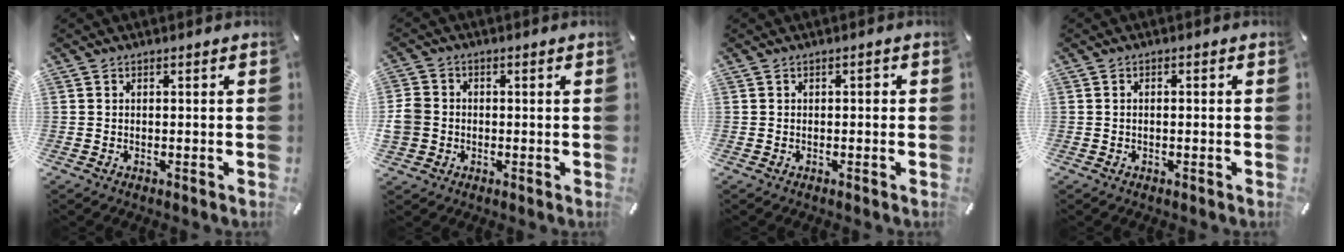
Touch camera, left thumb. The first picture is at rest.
{"total": 5.3, "force": [-0.2, 5.0, 1.7], "torque": [-0.049, 0.010, -0.002]}
{"total": 1.1, "force": [0.0, 0.7, 0.9], "torque": [-0.018, 0.007, -0.003]}
{"total": 0.8, "force": [-0.3, 0.4, 0.7], "torque": [-0.013, 0.001, -0.005]}